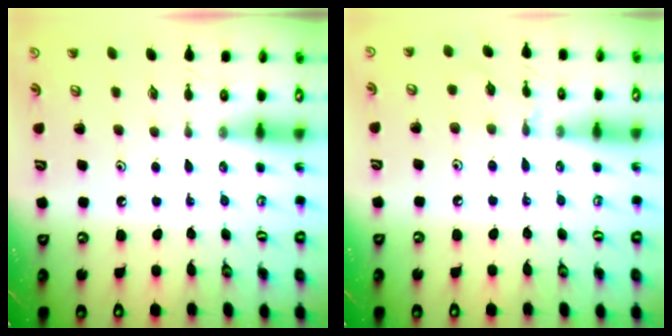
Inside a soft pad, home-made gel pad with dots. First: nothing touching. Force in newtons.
{"total": 6.2, "press": 6.1, "slide": 0.7}